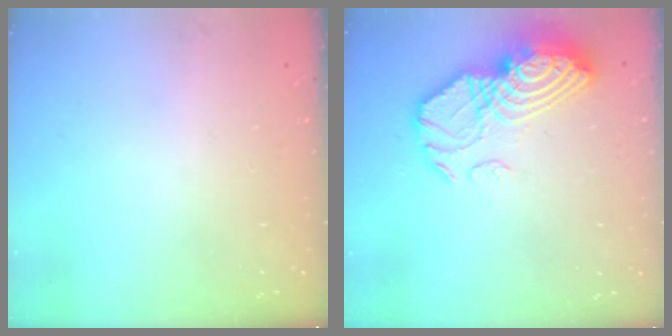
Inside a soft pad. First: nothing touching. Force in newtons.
{"total": 16.6, "press": 16.4, "slide": 2.6}